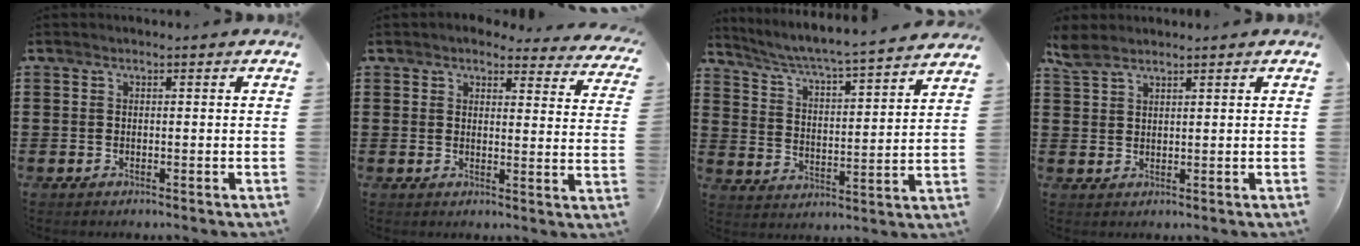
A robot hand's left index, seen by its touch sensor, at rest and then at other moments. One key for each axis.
{"total": 3.7, "fx": 3.4, "fy": 0.9, "fz": 1.0, "tx": -0.018, "ty": -0.020, "tz": 0.057}
{"total": 4.5, "fx": 4.3, "fy": -0.8, "fz": 1.2, "tx": -0.046, "ty": -0.037, "tz": 0.065}
{"total": 3.2, "fx": 2.7, "fy": 1.2, "fz": 1.4, "tx": -0.034, "ty": 0.003, "tz": 0.051}